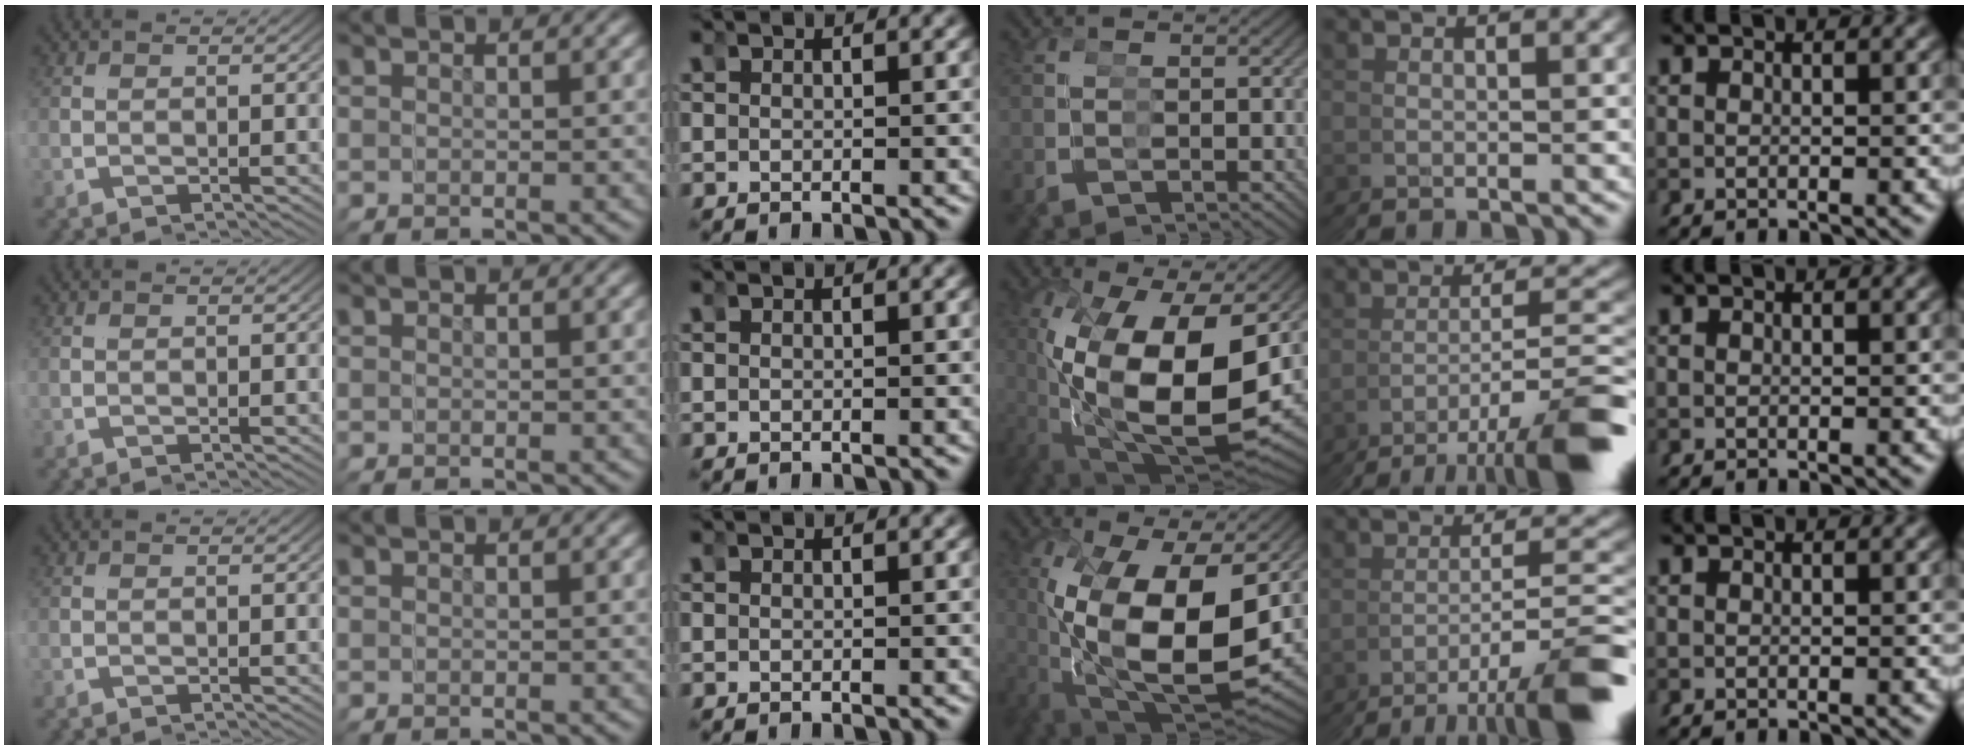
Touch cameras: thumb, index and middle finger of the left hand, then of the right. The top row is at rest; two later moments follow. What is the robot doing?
{"motion": "grasp_and_lifting", "object": "toy banana"}